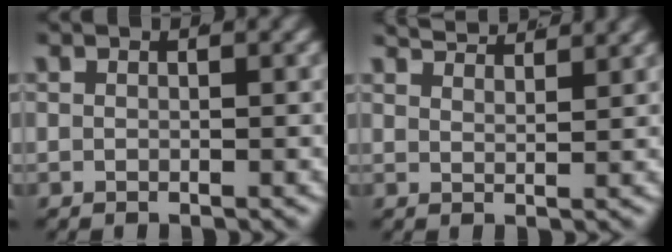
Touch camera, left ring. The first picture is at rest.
{"total": 3.9, "force": [3.6, 0.2, 1.2], "torque": [-0.021, 0.003, 0.063]}